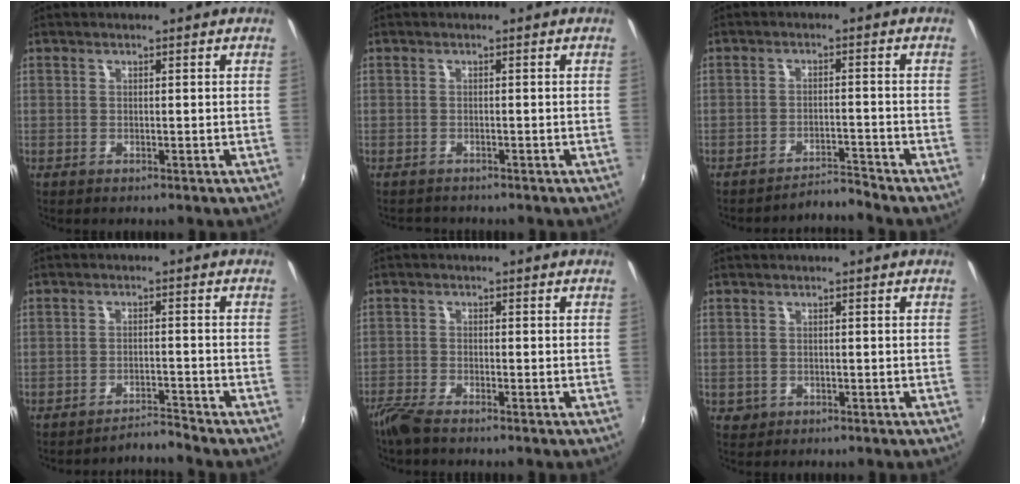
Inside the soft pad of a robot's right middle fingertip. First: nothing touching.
{"total": 2.0, "force": [-1.9, 0.7, 0.1], "torque": [-0.009, -0.004, -0.032]}
{"total": 3.8, "force": [-3.5, -1.3, -0.7], "torque": [-0.001, 0.010, -0.054]}
{"total": 3.2, "force": [-2.9, -1.3, -0.6], "torque": [-0.001, 0.007, -0.047]}
{"total": 4.5, "force": [-3.9, 0.4, 2.2], "torque": [-0.062, -0.016, -0.079]}
{"total": 1.4, "force": [-0.4, 1.3, 0.4], "torque": [-0.008, -0.003, -0.004]}